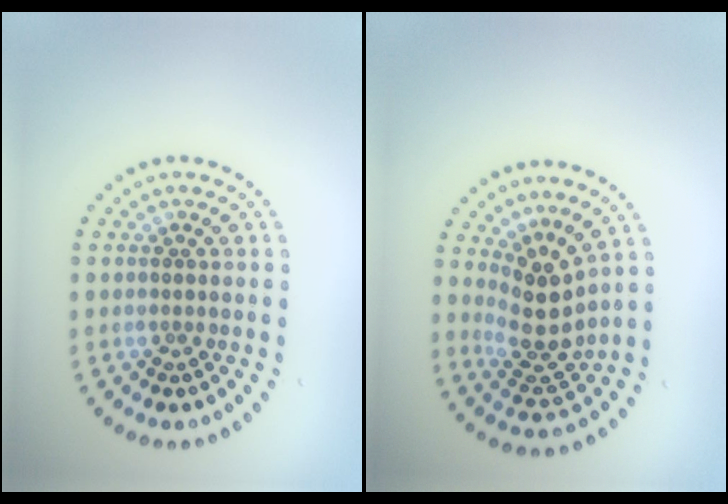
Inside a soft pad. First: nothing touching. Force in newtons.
{"total": 3.6, "press": 2.9, "slide": 2.1}